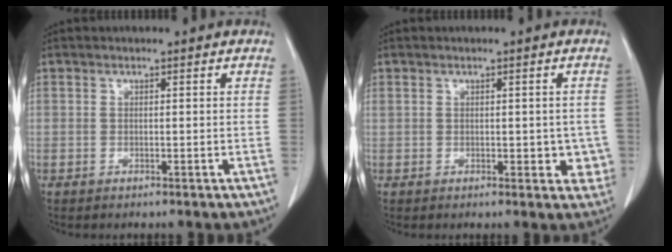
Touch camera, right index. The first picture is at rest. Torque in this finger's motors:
{"motor_torque": [0.44, 0.12, 0.42, 0.15]}